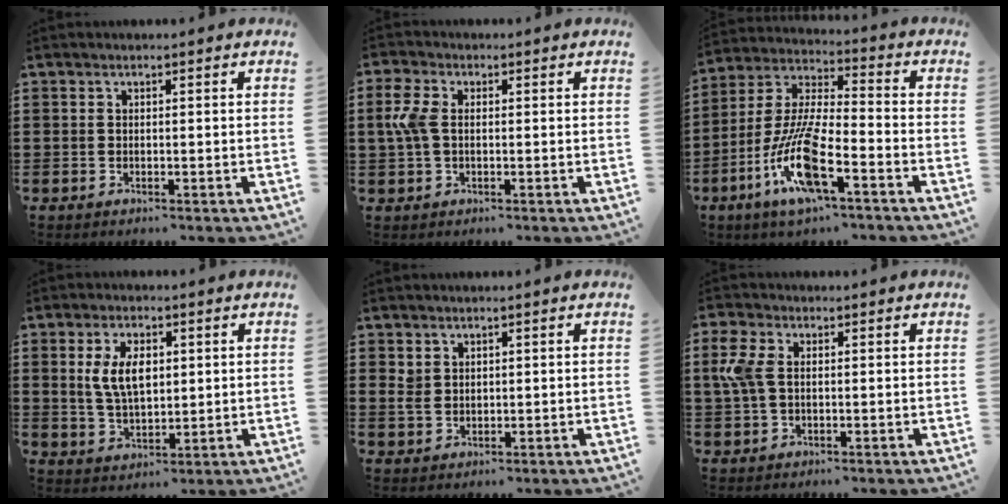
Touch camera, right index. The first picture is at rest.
{"total": 5.1, "force": [0.4, 3.1, 4.0], "torque": [-0.113, 0.000, -0.002]}
{"total": 12.4, "force": [-6.2, 2.7, 10.4], "torque": [-0.237, -0.013, -0.125]}
{"total": 6.8, "force": [1.5, 3.5, 5.6], "torque": [-0.117, 0.006, 0.021]}
{"total": 2.2, "force": [1.2, 1.6, 0.7], "torque": [-0.020, 0.006, 0.023]}
{"total": 5.5, "force": [0.8, 3.3, 4.2], "torque": [-0.127, -0.001, 0.004]}